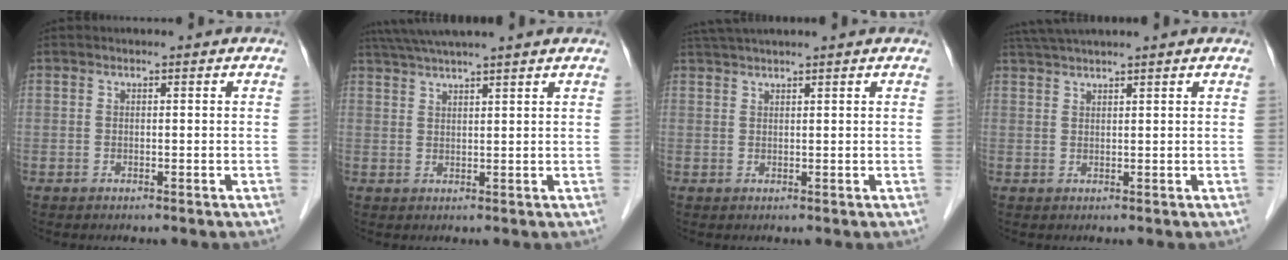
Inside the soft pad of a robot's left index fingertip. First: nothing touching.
{"total": 9.0, "force": [7.7, -0.9, 4.6], "torque": [-0.080, 0.040, 0.111]}
{"total": 5.7, "force": [4.9, -0.8, 2.7], "torque": [-0.040, 0.041, 0.079]}
{"total": 6.6, "force": [5.7, -0.9, 3.2], "torque": [-0.051, 0.042, 0.090]}